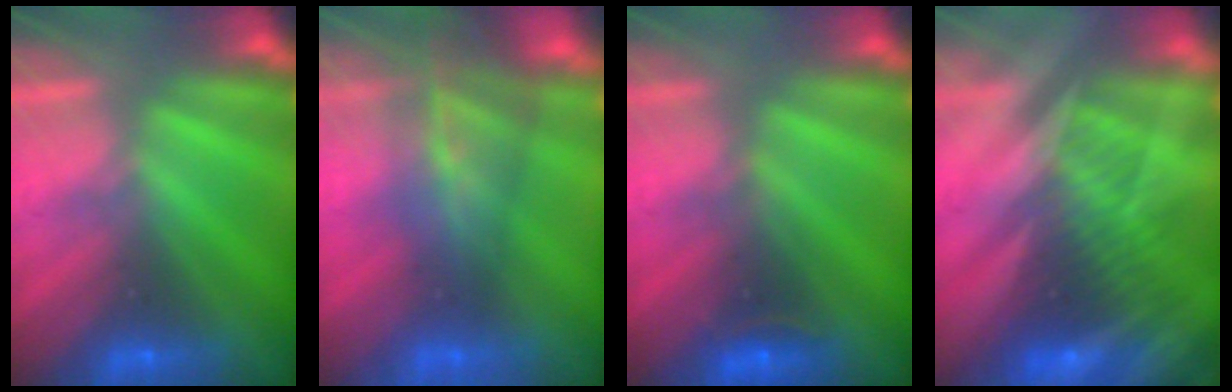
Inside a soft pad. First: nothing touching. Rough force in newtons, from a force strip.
{"total": 11.3}
{"total": 2.4}
{"total": 2.9}